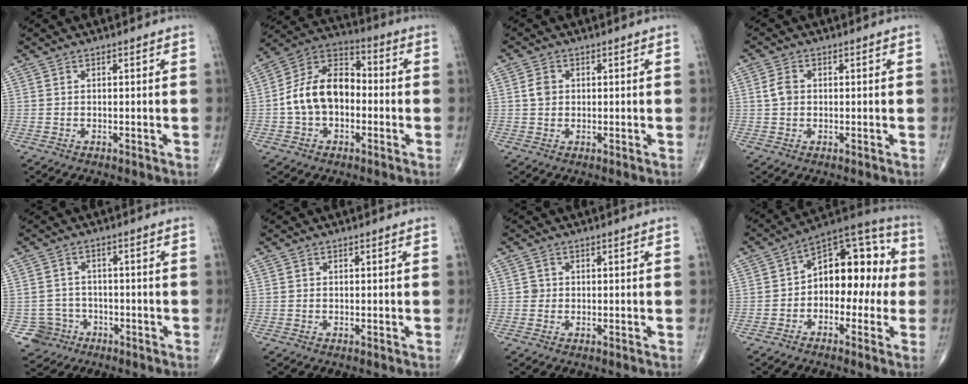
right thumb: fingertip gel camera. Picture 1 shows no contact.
{"total": 13.8, "force": [-1.4, 9.4, 10.0], "torque": [-0.162, 0.042, -0.037]}
{"total": 2.7, "force": [0.4, 2.2, 1.5], "torque": [-0.022, 0.003, 0.006]}
{"total": 2.9, "force": [0.2, 2.2, 1.8], "torque": [-0.034, 0.005, 0.002]}
{"total": 5.0, "force": [-2.2, 4.5, 0.0], "torque": [0.026, 0.016, -0.034]}
{"total": 0.0}
{"total": 1.0, "force": [-0.1, 1.0, 0.1], "torque": [0.004, 0.003, -0.001]}
{"total": 14.7, "force": [-0.4, 9.2, 11.5], "torque": [-0.119, 0.049, -0.024]}